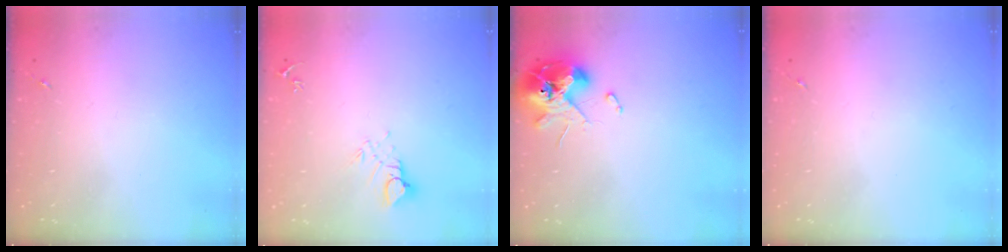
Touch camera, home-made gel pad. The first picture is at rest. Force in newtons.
{"total": 5.0, "press": 5.0, "slide": 0.3}
{"total": 13.0, "press": 12.8, "slide": 1.8}
{"total": 0.0}